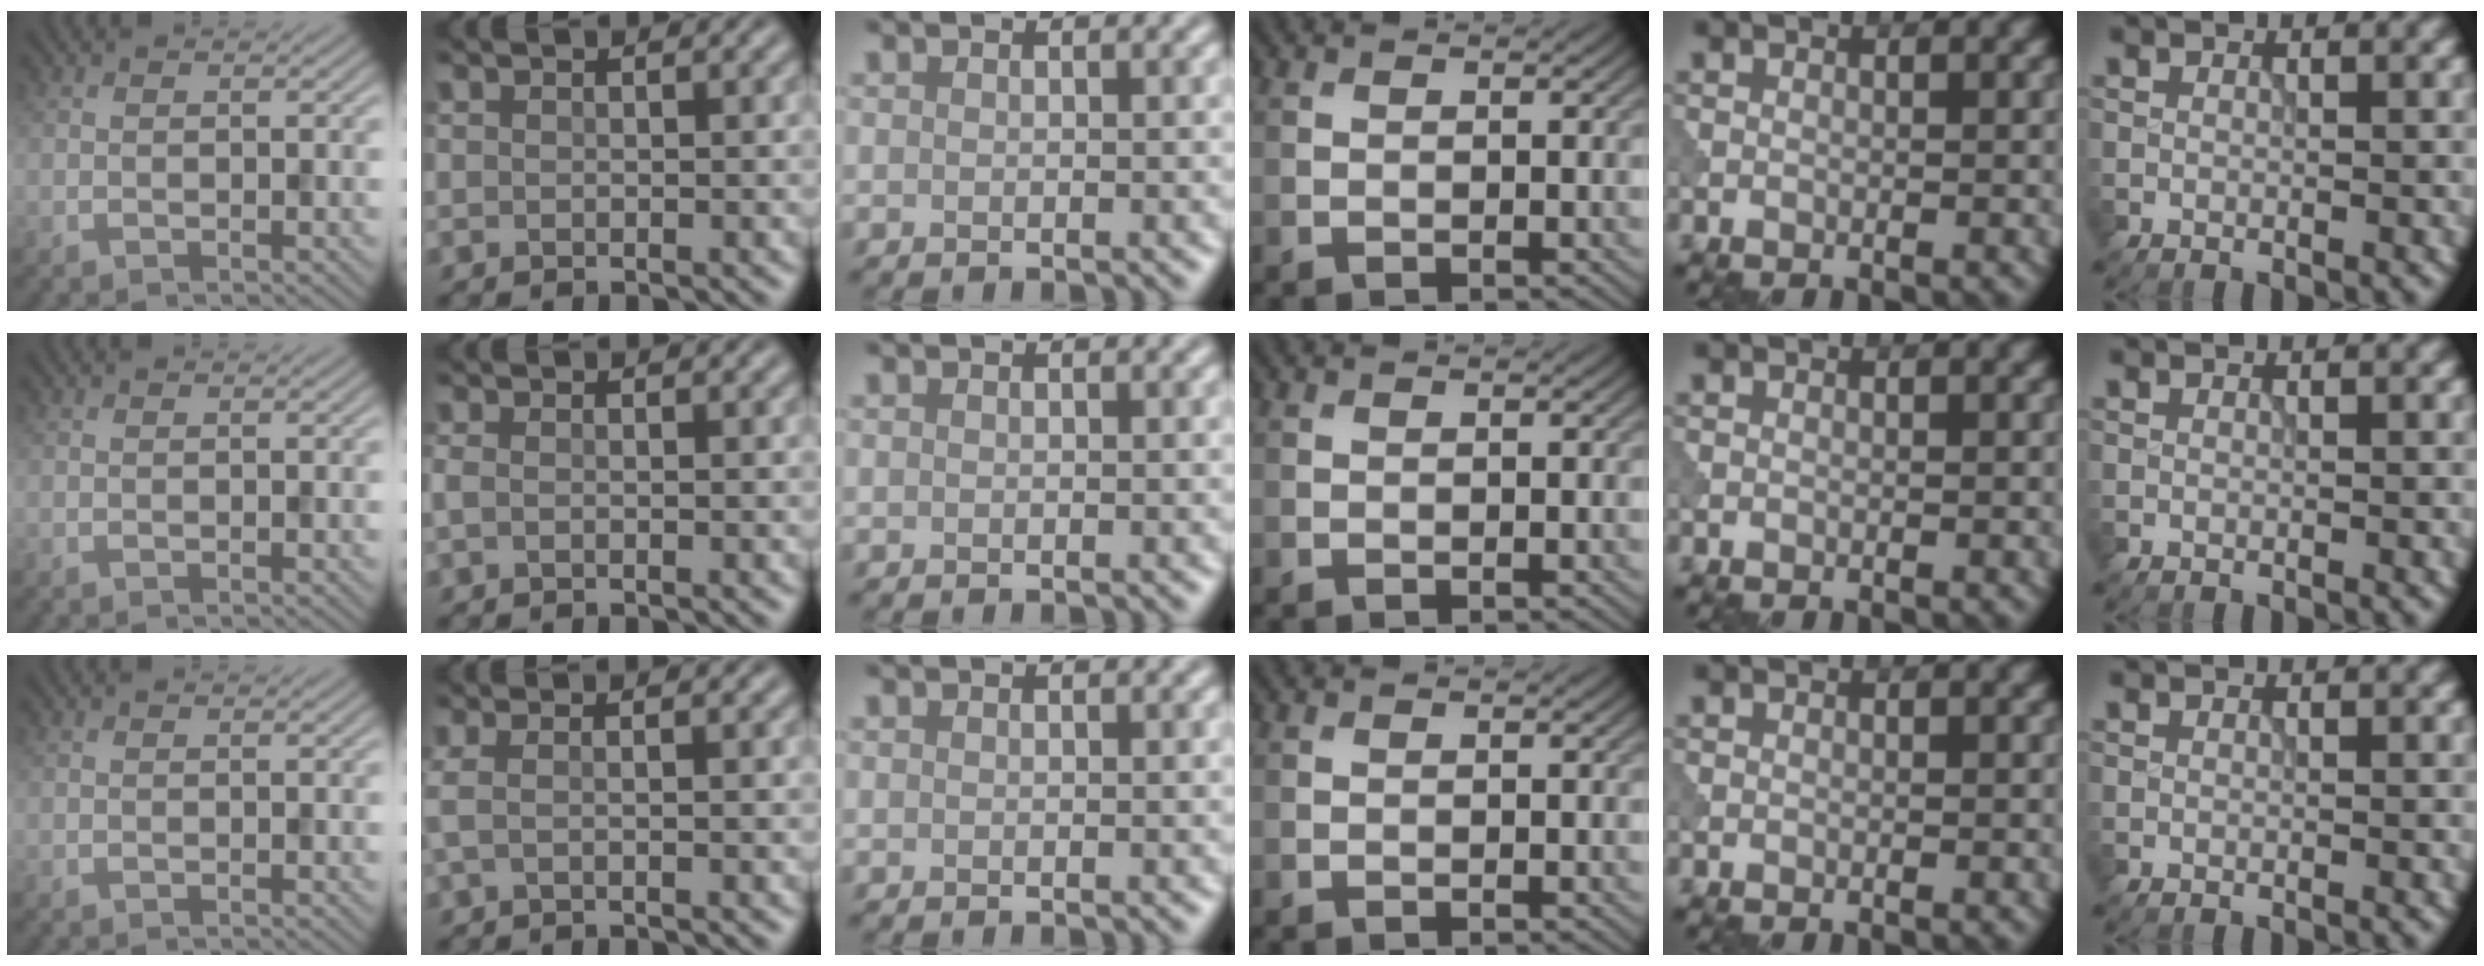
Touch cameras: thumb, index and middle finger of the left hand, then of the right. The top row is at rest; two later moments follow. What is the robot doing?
{"motion": "wipe", "object": "makeup brush"}